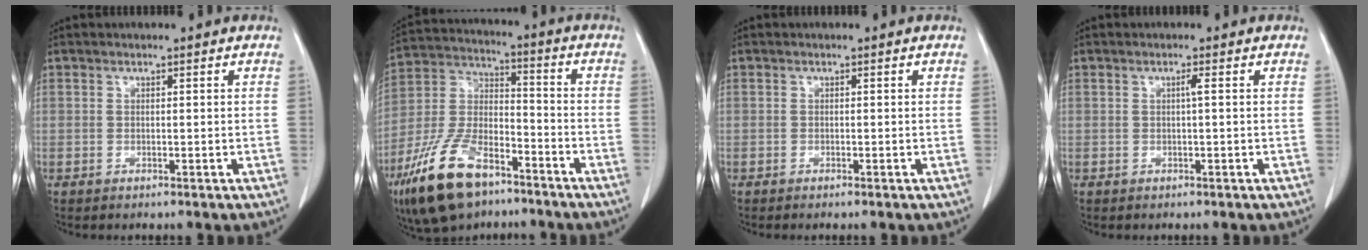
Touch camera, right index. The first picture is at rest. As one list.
[{"total": 16.1, "force": [-10.3, 6.8, 10.3], "torque": [-0.225, -0.003, -0.192]}, {"total": 0.5, "force": [-0.5, 0.0, 0.3], "torque": [-0.008, 0.000, -0.008]}, {"total": 0.8, "force": [0.1, -0.2, 0.8], "torque": [-0.013, 0.002, 0.002]}]